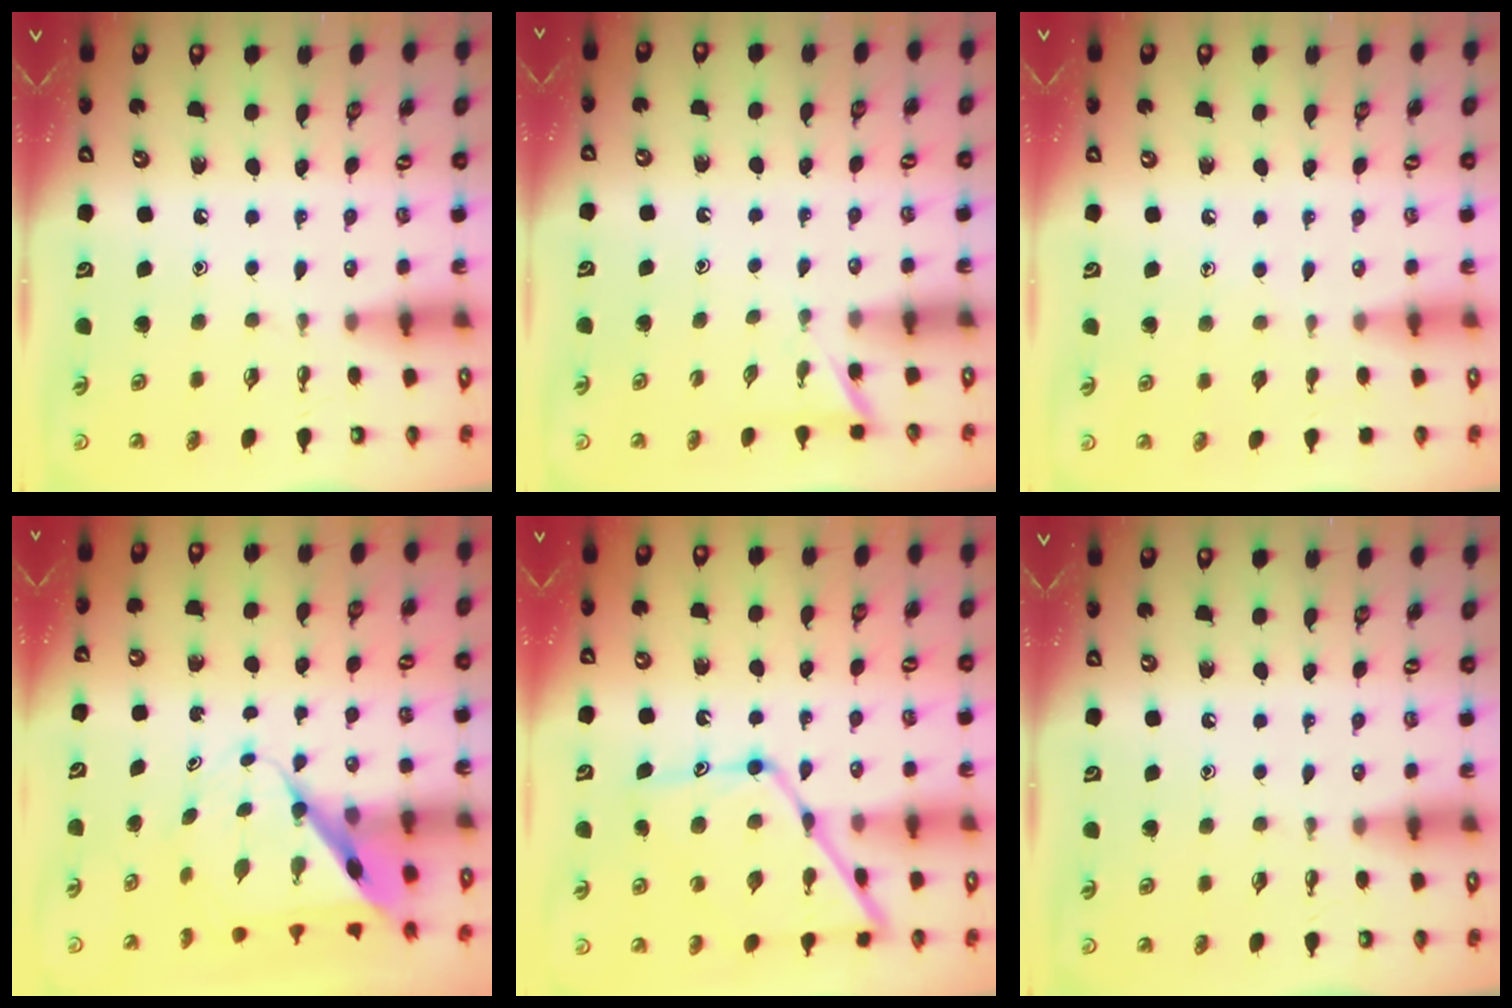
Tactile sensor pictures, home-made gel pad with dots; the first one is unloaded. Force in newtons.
{"total": 2.3, "press": 2.3, "slide": 0.2}
{"total": 4.6, "press": 4.6, "slide": 0.5}
{"total": 9.1, "press": 9.1, "slide": 0.5}
{"total": 16.2, "press": 16.2, "slide": 1.4}
{"total": 0.0}